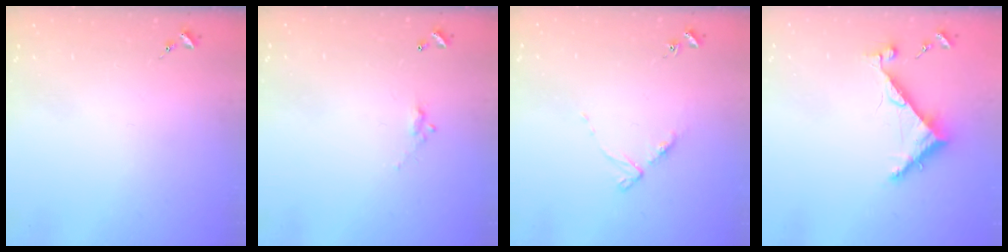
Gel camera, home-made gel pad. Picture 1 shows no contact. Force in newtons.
{"total": 4.9, "press": 4.9, "slide": 0.2}
{"total": 5.2, "press": 5.1, "slide": 0.7}
{"total": 6.9, "press": 6.9, "slide": 0.6}